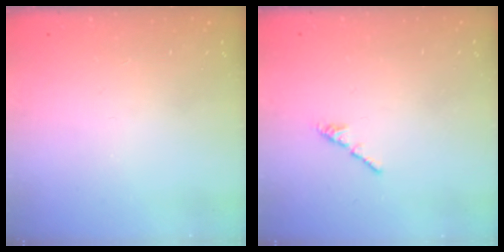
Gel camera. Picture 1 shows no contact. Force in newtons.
{"total": 1.3, "press": 1.2, "slide": 0.4}